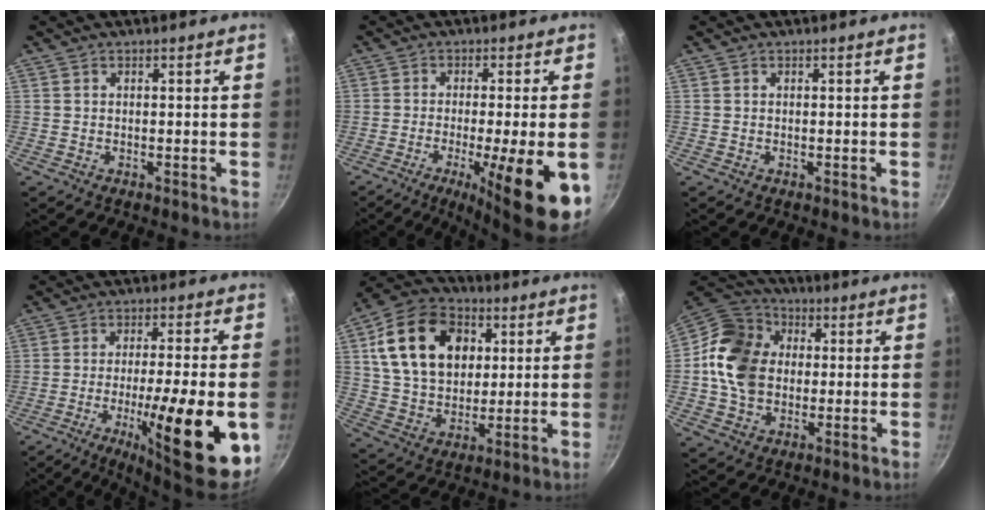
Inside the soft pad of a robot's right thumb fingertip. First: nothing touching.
{"total": 14.5, "force": [-5.3, 2.3, 13.3], "torque": [-0.193, 0.000, -0.074]}
{"total": 0.0}
{"total": 19.3, "force": [-6.0, 3.6, 18.0], "torque": [-0.259, 0.013, -0.089]}
{"total": 20.1, "force": [5.4, 14.6, 12.7], "torque": [-0.196, 0.003, 0.090]}
{"total": 15.6, "force": [1.2, 12.5, 9.3], "torque": [-0.154, 0.020, 0.007]}